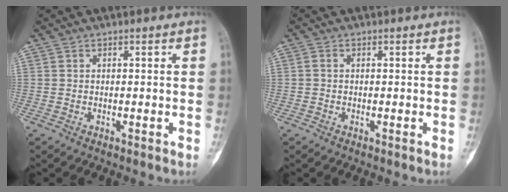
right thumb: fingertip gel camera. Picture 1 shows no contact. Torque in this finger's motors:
{"motor_torque": [-0.04, -0.04, 0.24, -0.13, 0.01]}